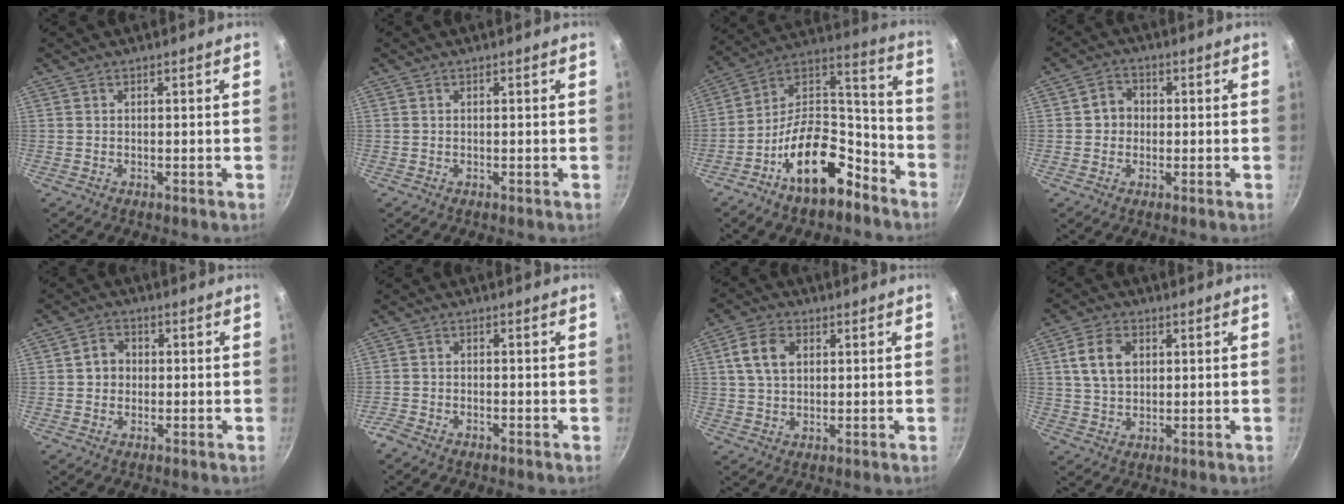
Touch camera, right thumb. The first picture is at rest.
{"total": 0.0}
{"total": 18.8, "force": [-10.6, 9.5, 12.2], "torque": [-0.150, 0.106, -0.181]}
{"total": 4.2, "force": [0.0, 3.8, 1.7], "torque": [-0.004, 0.010, -0.007]}
{"total": 4.1, "force": [0.1, 3.6, 1.9], "torque": [-0.010, 0.009, -0.004]}
{"total": 2.4, "force": [-2.0, 0.9, 0.9], "torque": [-0.037, 0.016, -0.045]}
{"total": 7.0, "force": [1.9, 4.8, 4.7], "torque": [-0.076, 0.007, 0.033]}
{"total": 7.7, "force": [2.0, 5.5, 5.1], "torque": [-0.081, 0.002, 0.037]}